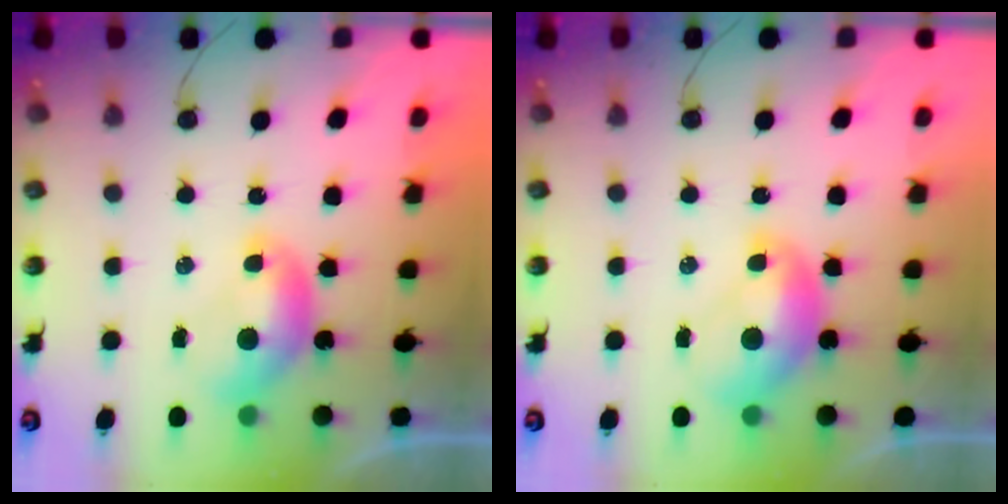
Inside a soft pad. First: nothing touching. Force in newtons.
{"total": 1.6, "press": 1.6, "slide": 0.2}